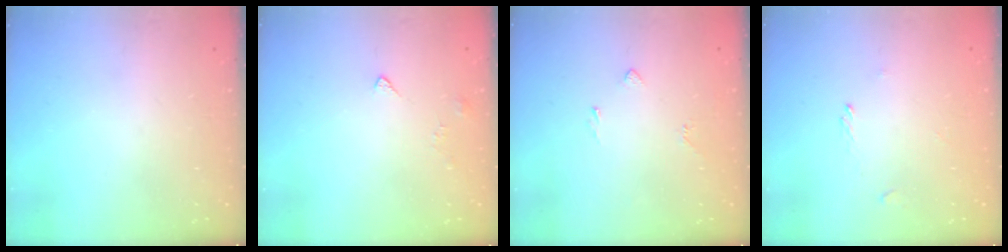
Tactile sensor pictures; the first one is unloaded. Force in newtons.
{"total": 2.6, "press": 2.6, "slide": 0.5}
{"total": 2.3, "press": 2.2, "slide": 0.6}
{"total": 0.0}